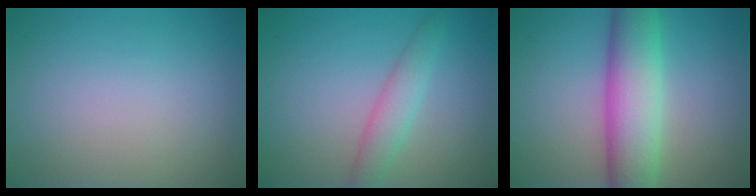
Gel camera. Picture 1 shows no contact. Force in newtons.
{"total": 2.7, "press": 2.7, "slide": 0.0}
{"total": 7.6, "press": 7.6, "slide": 0.2}